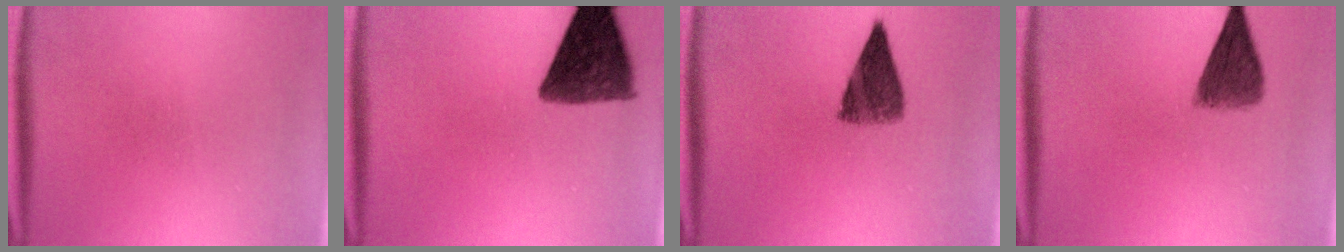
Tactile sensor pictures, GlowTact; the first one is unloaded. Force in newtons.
{"total": 11.0}
{"total": 6.7}
{"total": 5.8}